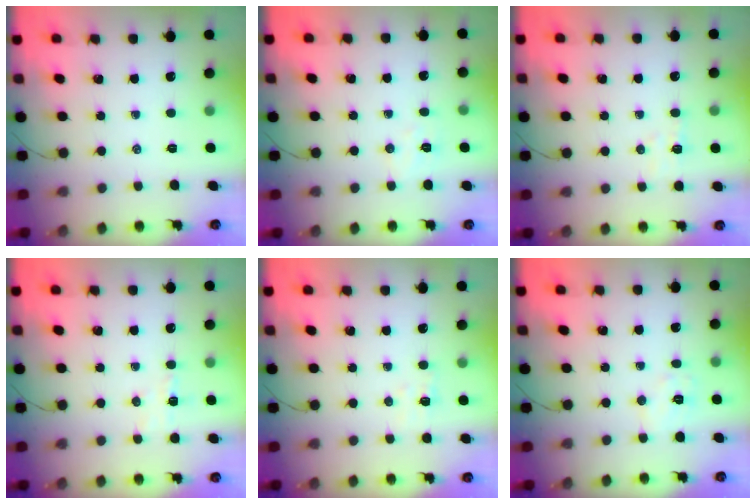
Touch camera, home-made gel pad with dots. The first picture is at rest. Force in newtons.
{"total": 5.2, "press": 5.1, "slide": 1.1}
{"total": 4.7, "press": 4.6, "slide": 1.2}
{"total": 3.9, "press": 3.7, "slide": 1.2}
{"total": 3.9, "press": 3.8, "slide": 0.9}
{"total": 6.5, "press": 6.4, "slide": 1.2}